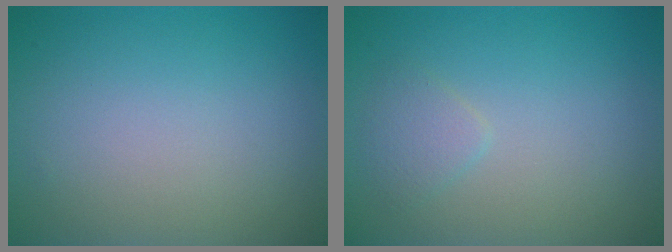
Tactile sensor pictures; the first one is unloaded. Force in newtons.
{"total": 1.3, "press": 1.3, "slide": 0.1}